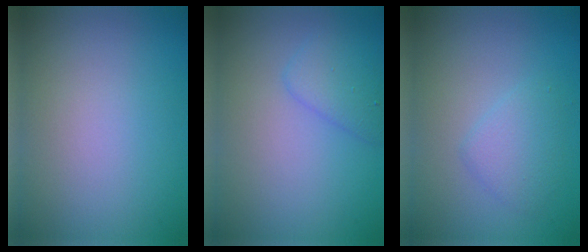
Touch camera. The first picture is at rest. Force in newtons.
{"total": 2.4, "press": 2.4, "slide": 0.2}
{"total": 2.0, "press": 2.0, "slide": 0.1}